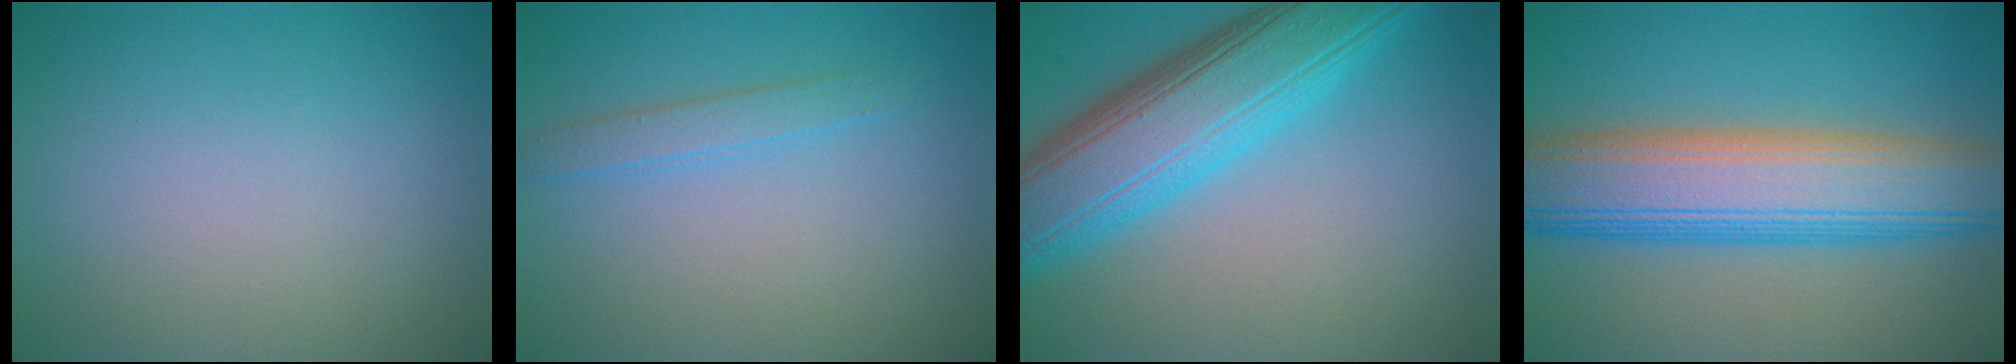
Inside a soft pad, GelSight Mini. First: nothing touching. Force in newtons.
{"total": 1.6, "press": 1.6, "slide": 0.1}
{"total": 9.9, "press": 9.9, "slide": 0.2}
{"total": 10.9, "press": 10.9, "slide": 0.0}